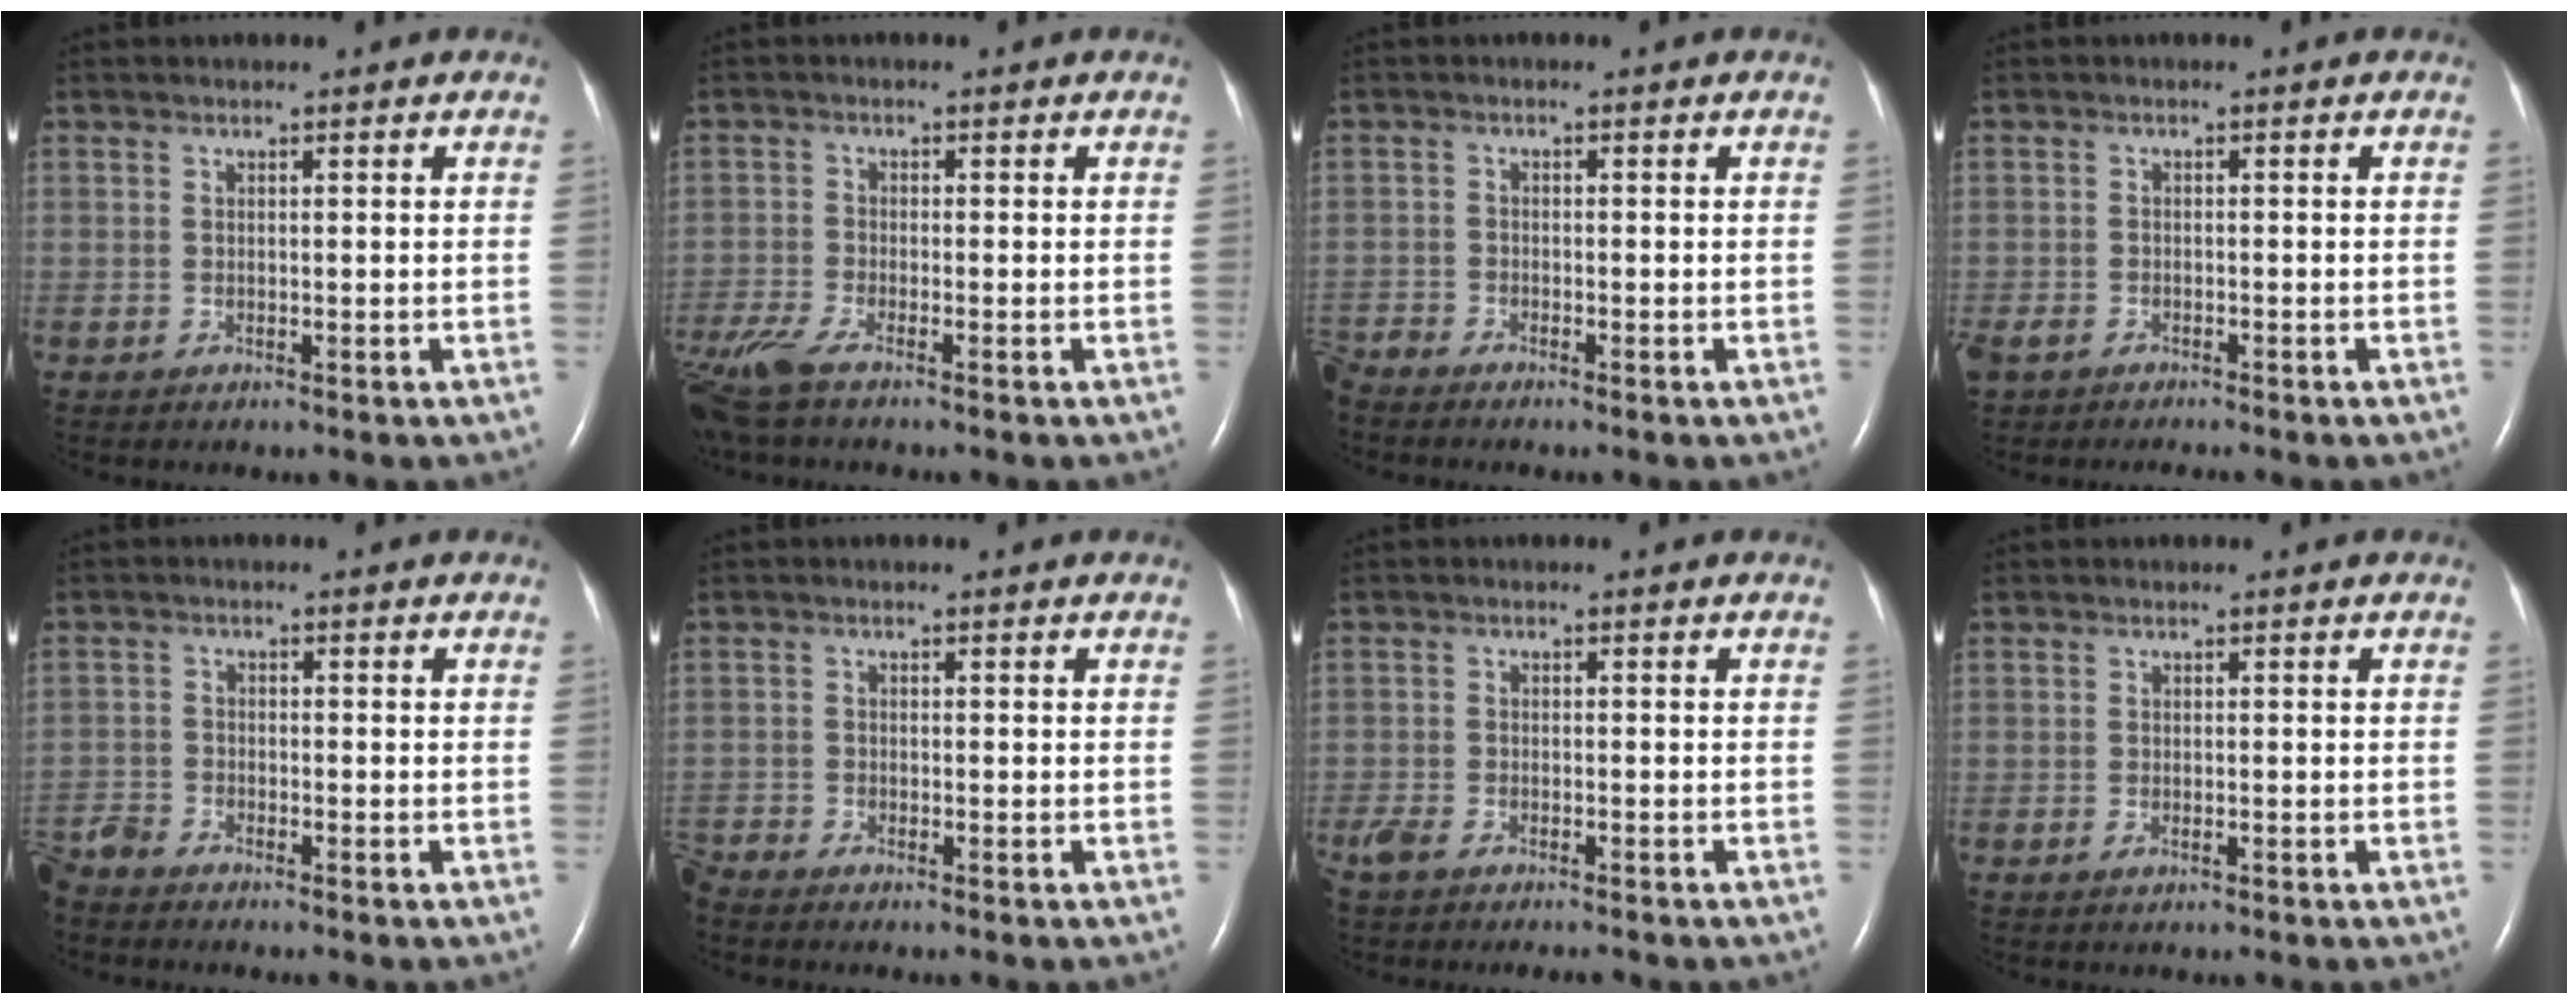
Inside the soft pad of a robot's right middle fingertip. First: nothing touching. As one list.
[{"total": 6.3, "force": [-4.9, 0.7, 3.9], "torque": [-0.091, -0.018, -0.098]}, {"total": 2.6, "force": [-2.6, 0.0, 0.3], "torque": [-0.009, -0.012, -0.052]}, {"total": 5.4, "force": [-4.3, 2.4, 2.4], "torque": [-0.053, -0.007, -0.071]}, {"total": 4.2, "force": [-4.1, 0.6, 0.9], "torque": [-0.018, -0.015, -0.083]}, {"total": 2.2, "force": [-2.2, -0.1, 0.2], "torque": [-0.009, -0.010, -0.044]}, {"total": 7.2, "force": [-5.9, 1.9, 3.6], "torque": [-0.066, -0.010, -0.097]}, {"total": 0.6, "force": [-0.4, 0.2, 0.5], "torque": [-0.010, 0.000, -0.005]}]